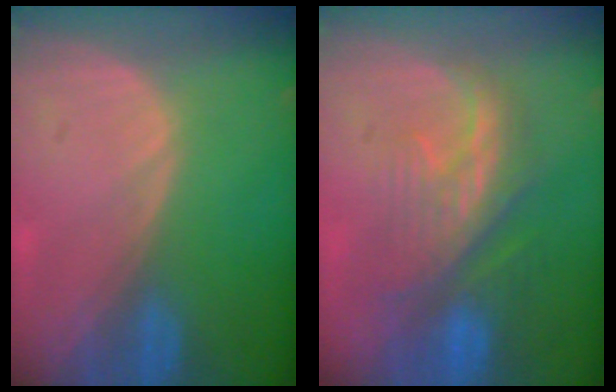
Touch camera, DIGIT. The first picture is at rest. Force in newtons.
{"total": 9.2, "press": 8.7, "slide": 3.2}